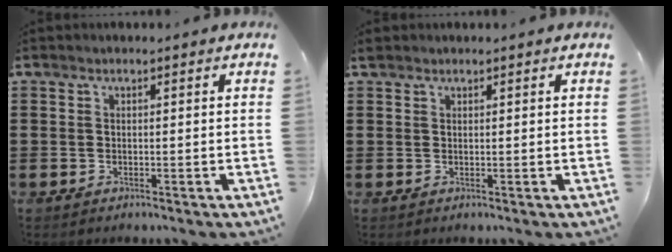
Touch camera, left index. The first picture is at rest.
{"total": 0.8, "force": [0.7, 0.3, 0.3], "torque": [-0.009, 0.002, 0.015]}